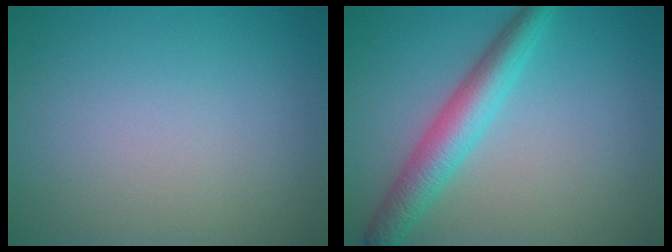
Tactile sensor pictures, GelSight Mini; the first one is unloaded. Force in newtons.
{"total": 4.5, "press": 4.5, "slide": 0.1}